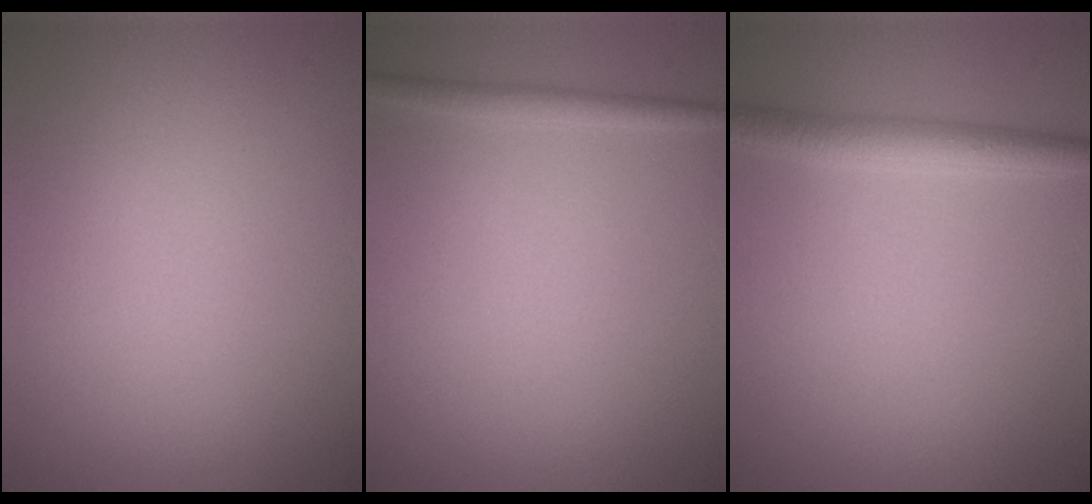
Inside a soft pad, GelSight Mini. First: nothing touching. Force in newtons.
{"total": 1.3, "press": 1.3, "slide": 0.1}
{"total": 2.6, "press": 2.6, "slide": 0.1}